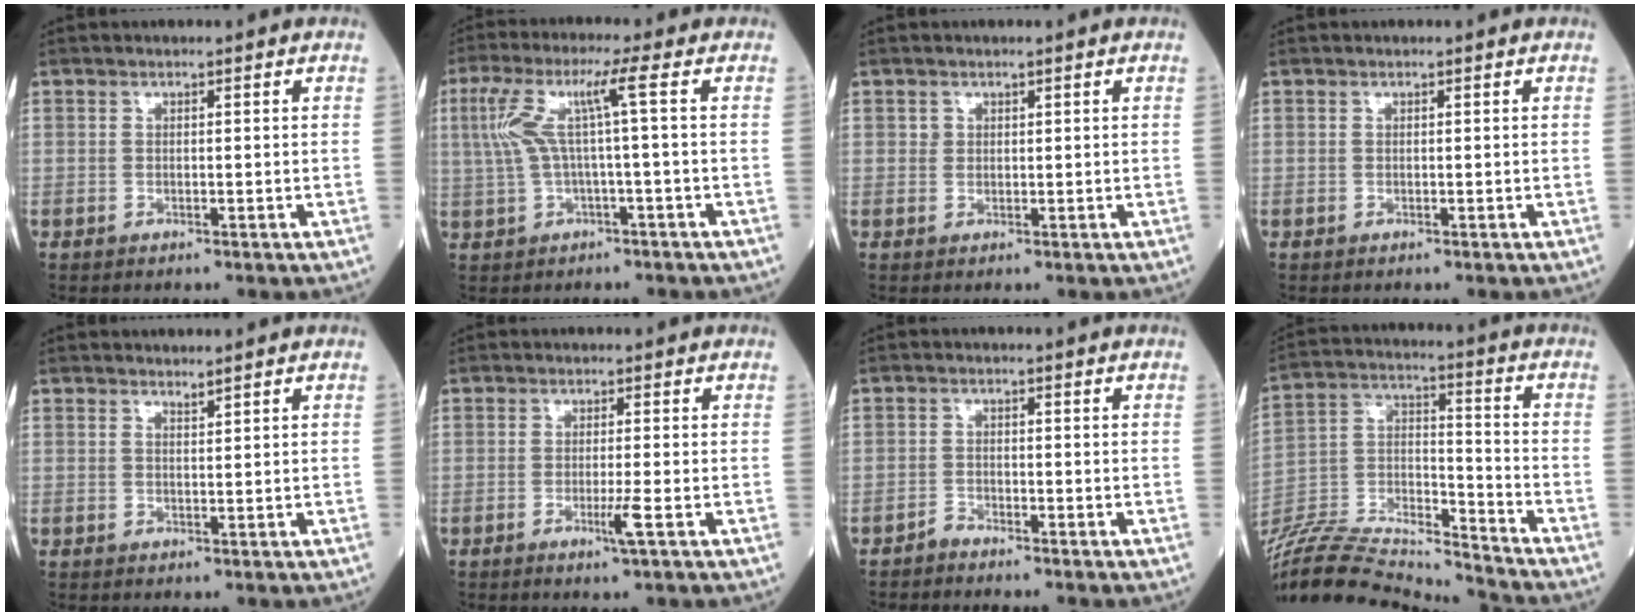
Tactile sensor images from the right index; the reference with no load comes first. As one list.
[{"total": 6.8, "force": [0.9, -0.5, 6.7], "torque": [-0.147, 0.033, 0.028]}, {"total": 0.7, "force": [0.4, 0.6, 0.0], "torque": [0.005, 0.002, 0.006]}, {"total": 0.0}, {"total": 0.7, "force": [0.7, -0.2, 0.1], "torque": [-0.012, -0.006, 0.017]}, {"total": 2.4, "force": [-0.9, -0.6, 2.1], "torque": [-0.043, -0.006, -0.016]}, {"total": 1.2, "force": [-1.2, 0.0, -0.2], "torque": [0.009, -0.002, -0.022]}, {"total": 21.2, "force": [-20.6, 0.1, 5.3], "torque": [-0.114, 0.007, -0.351]}]